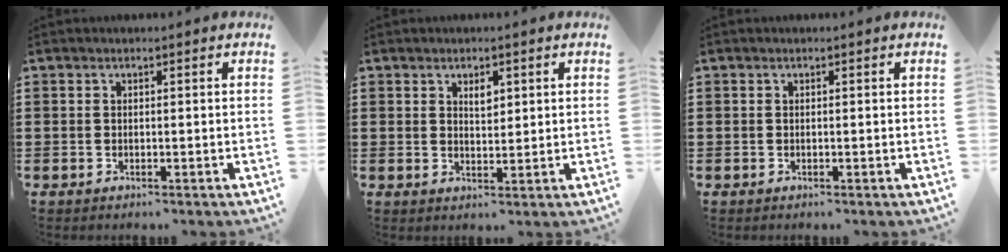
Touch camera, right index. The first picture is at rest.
{"total": 2.4, "force": [1.3, 1.1, 1.7], "torque": [-0.028, 0.001, 0.020]}
{"total": 0.0}